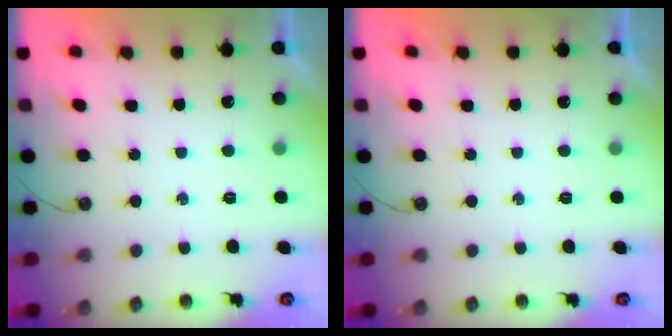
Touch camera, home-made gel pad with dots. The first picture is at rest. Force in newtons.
{"total": 0.0}